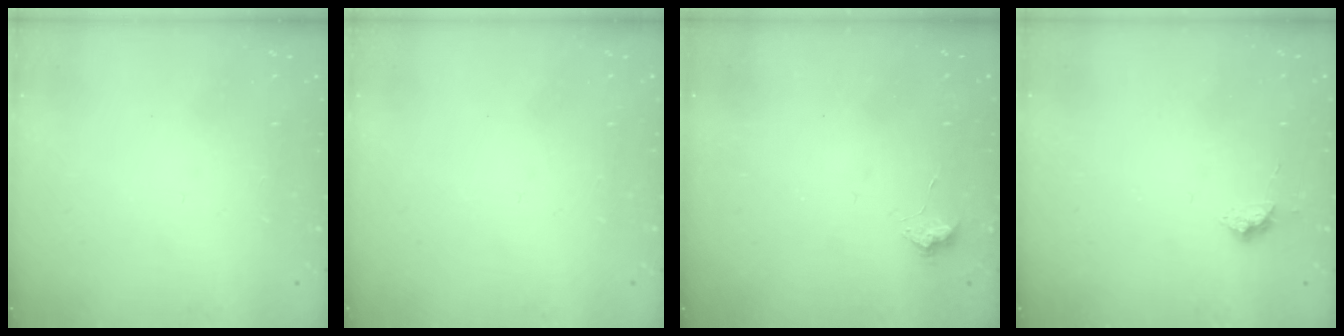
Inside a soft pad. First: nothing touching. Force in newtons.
{"total": 0.0}
{"total": 4.4, "press": 4.4, "slide": 0.7}
{"total": 6.4, "press": 6.3, "slide": 0.9}